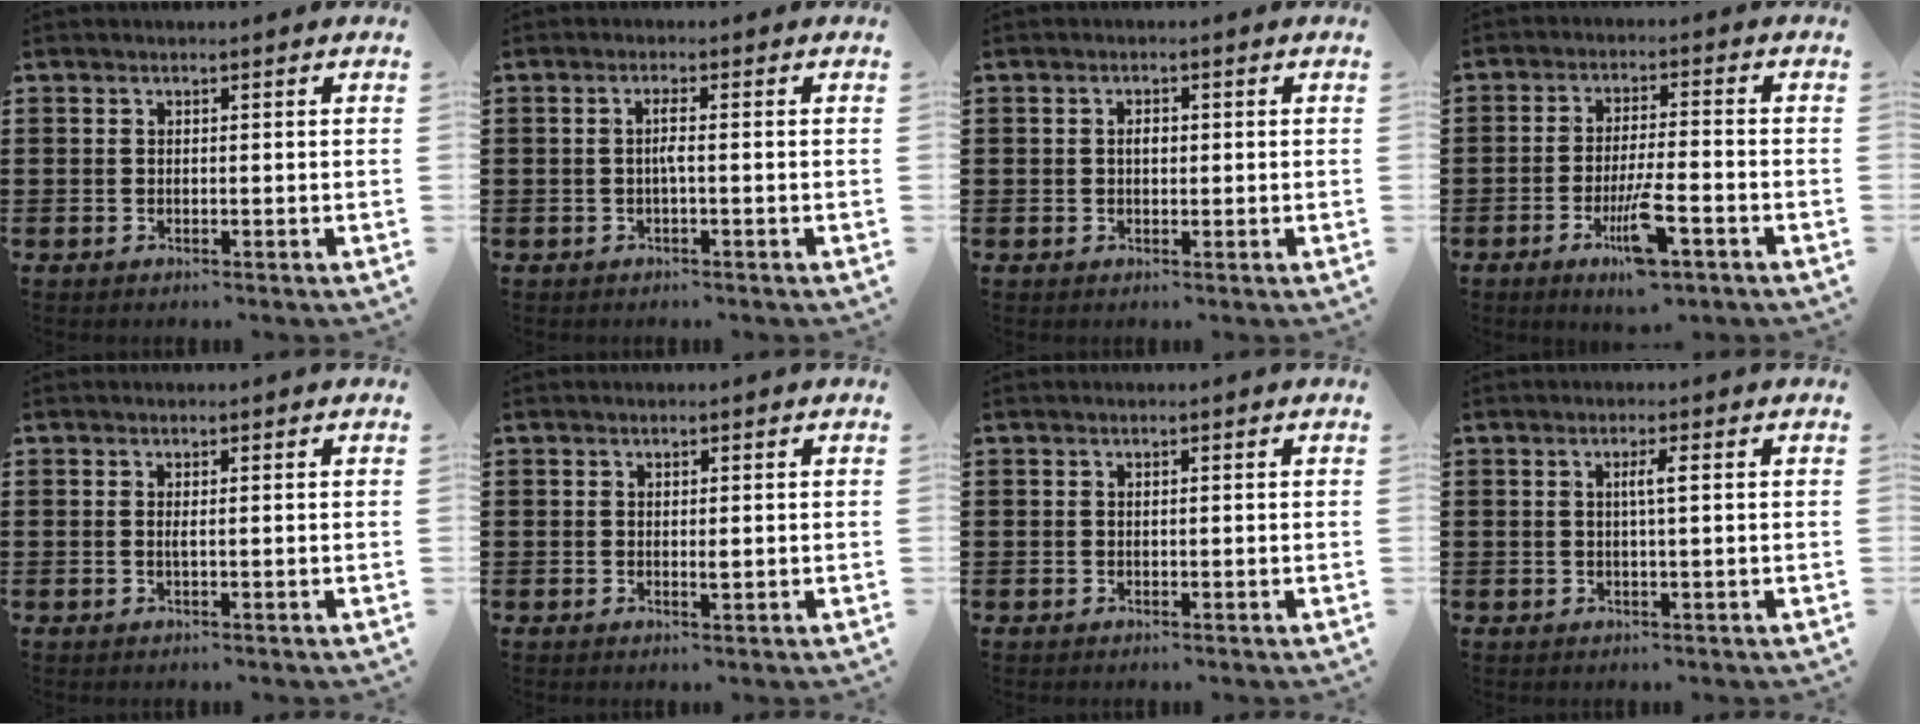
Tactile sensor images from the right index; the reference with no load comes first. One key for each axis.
{"total": 2.1, "fx": -0.3, "fy": 0.0, "fz": 2.0, "tx": -0.039, "ty": -0.002, "tz": -0.008}
{"total": 1.7, "fx": 0.1, "fy": 0.8, "fz": 1.5, "tx": -0.030, "ty": 0.005, "tz": 0.001}
{"total": 7.8, "fx": -4.0, "fy": 1.5, "fz": 6.6, "tx": -0.128, "ty": -0.009, "tz": -0.071}
{"total": 0.7, "fx": -0.1, "fy": -0.1, "fz": 0.7, "tx": -0.015, "ty": -0.004, "tz": -0.001}
{"total": 1.0, "fx": 0.0, "fy": 0.2, "fz": 1.0, "tx": -0.019, "ty": 0.001, "tz": 0.000}
{"total": 0.0}
{"total": 2.1, "fx": 0.4, "fy": 0.0, "fz": 2.1, "tx": -0.040, "ty": 0.000, "tz": 0.003}